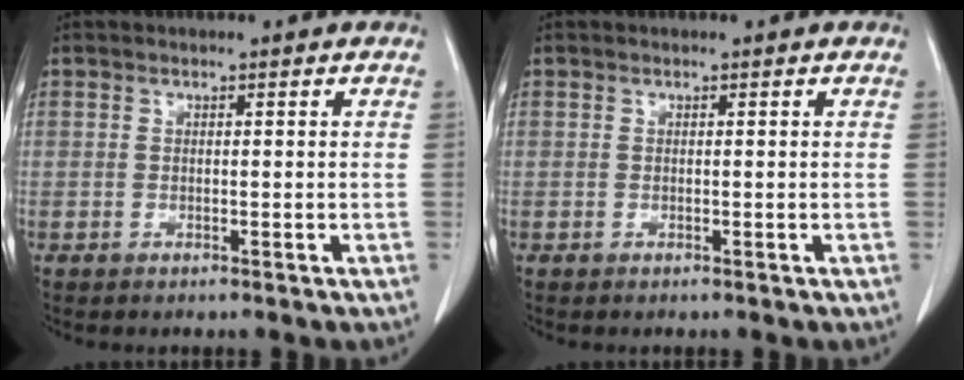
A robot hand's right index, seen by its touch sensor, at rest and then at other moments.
{"total": 0.0}